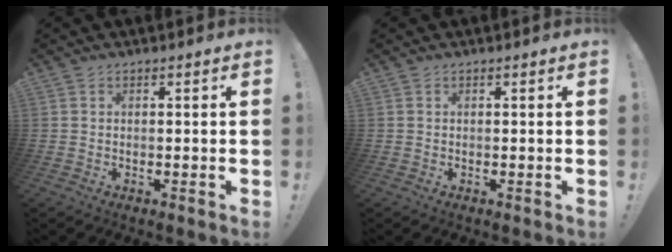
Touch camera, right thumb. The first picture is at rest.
{"total": 0.0}